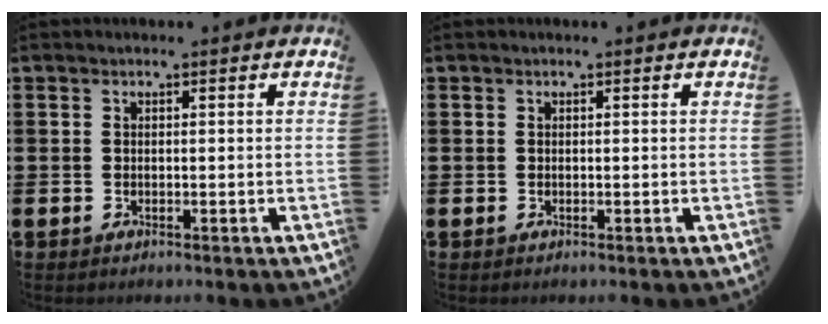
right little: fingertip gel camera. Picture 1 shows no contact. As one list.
[{"total": 0.0}]